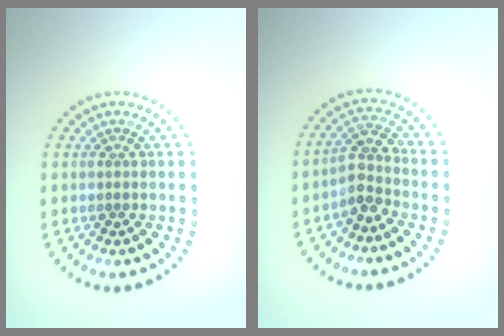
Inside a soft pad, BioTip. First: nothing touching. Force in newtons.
{"total": 2.4, "press": 1.9, "slide": 1.5}